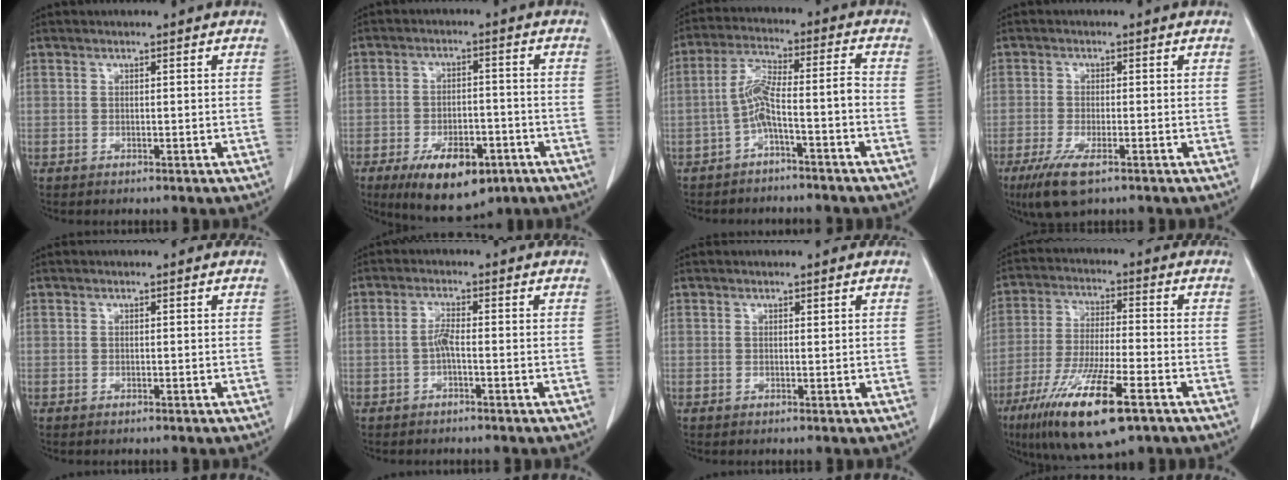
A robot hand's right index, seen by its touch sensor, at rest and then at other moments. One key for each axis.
{"total": 11.7, "fx": -6.7, "fy": 5.4, "fz": 8.0, "tx": -0.127, "ty": -0.009, "tz": -0.099}
{"total": 6.8, "fx": -3.0, "fy": 0.2, "fz": 6.1, "tx": -0.115, "ty": 0.034, "tz": -0.053}
{"total": 6.1, "fx": -3.7, "fy": 1.4, "fz": 4.7, "tx": -0.094, "ty": -0.017, "tz": -0.063}
{"total": 0.0}
{"total": 2.0, "fx": -0.6, "fy": 0.2, "fz": 1.9, "tx": -0.038, "ty": 0.003, "tz": -0.014}
{"total": 0.0}
{"total": 15.6, "fx": -8.6, "fy": 2.4, "fz": 12.8, "tx": -0.252, "ty": -0.036, "tz": -0.151}